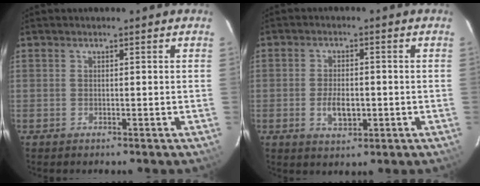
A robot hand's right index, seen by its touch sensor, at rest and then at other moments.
{"total": 5.3, "force": [-1.2, 3.0, 4.2], "torque": [-0.083, -0.004, -0.016]}